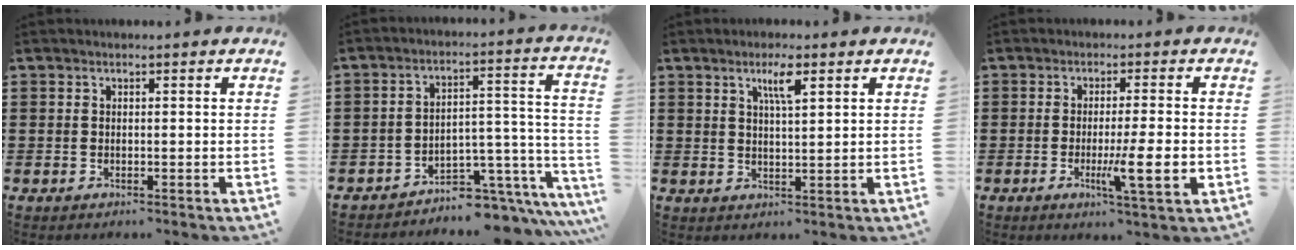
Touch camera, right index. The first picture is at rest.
{"total": 5.4, "force": [-4.6, 1.8, 2.1], "torque": [-0.036, 0.000, -0.090]}
{"total": 4.0, "force": [2.2, 0.6, 3.2], "torque": [-0.060, 0.002, 0.035]}
{"total": 7.5, "force": [-1.8, 0.6, 7.3], "torque": [-0.122, -0.015, -0.028]}